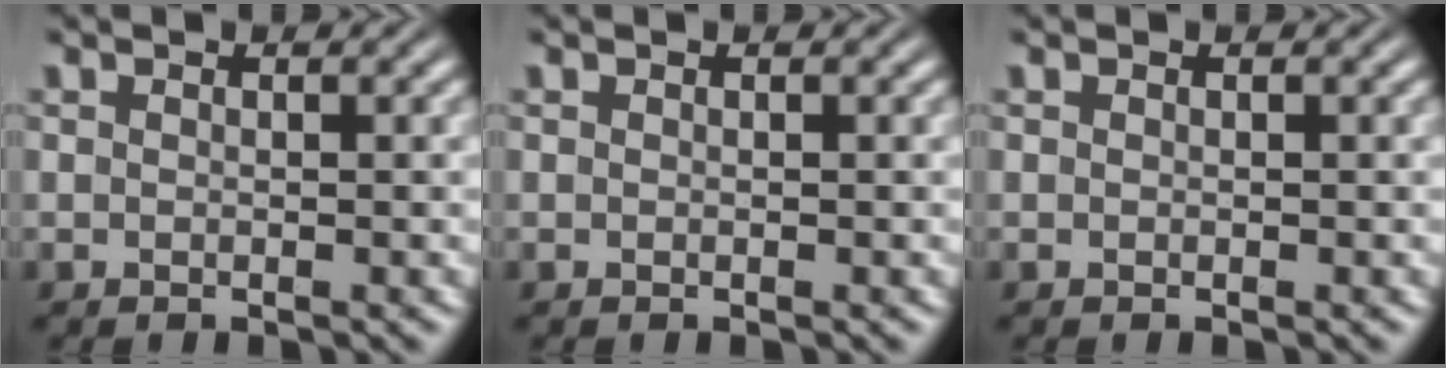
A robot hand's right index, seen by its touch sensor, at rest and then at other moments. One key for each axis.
{"total": 0.0}
{"total": 0.0}